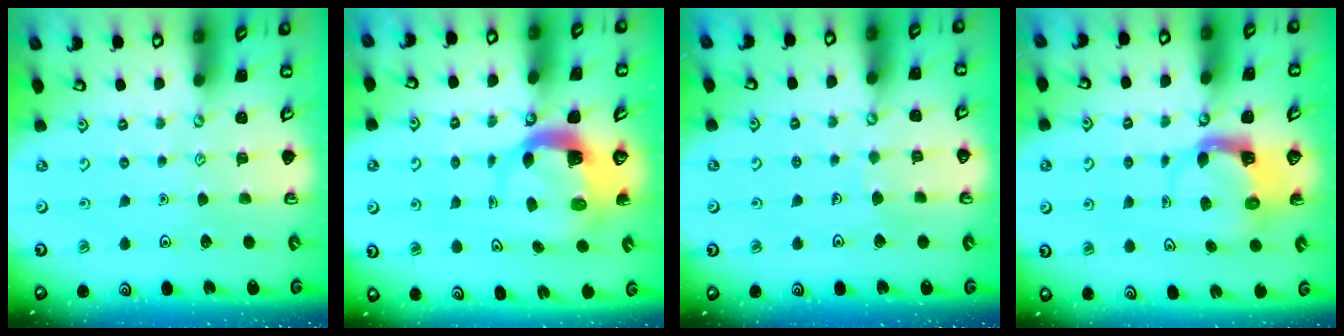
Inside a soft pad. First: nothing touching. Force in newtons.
{"total": 5.2, "press": 5.1, "slide": 0.6}
{"total": 4.0, "press": 4.0, "slide": 0.2}
{"total": 4.2, "press": 4.2, "slide": 0.2}